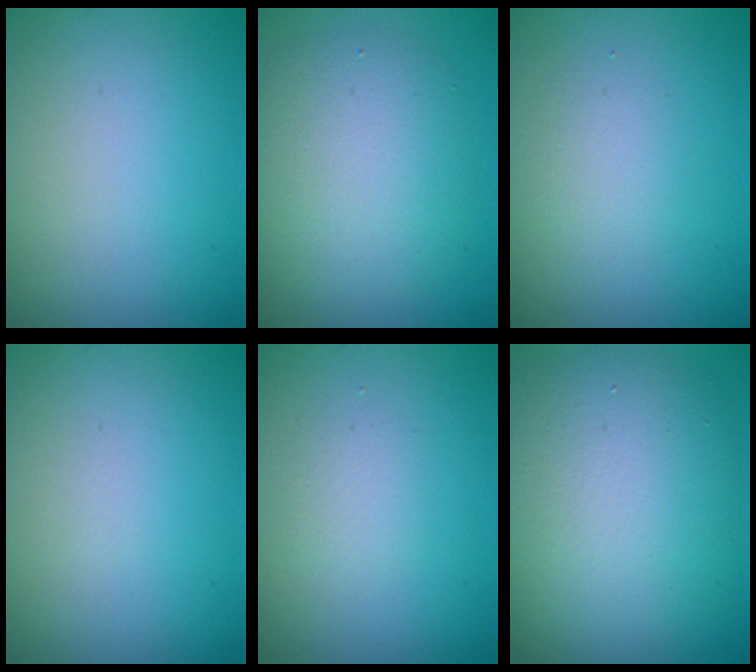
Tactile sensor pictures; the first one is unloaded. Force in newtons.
{"total": 5.7, "press": 5.7, "slide": 0.2}
{"total": 1.9, "press": 1.9, "slide": 0.1}
{"total": 0.0}
{"total": 1.3, "press": 1.3, "slide": 0.1}
{"total": 10.4, "press": 10.3, "slide": 0.7}